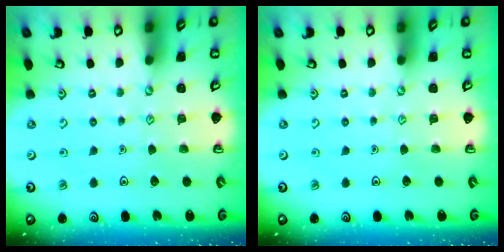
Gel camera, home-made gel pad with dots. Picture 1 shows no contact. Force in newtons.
{"total": 0.0}